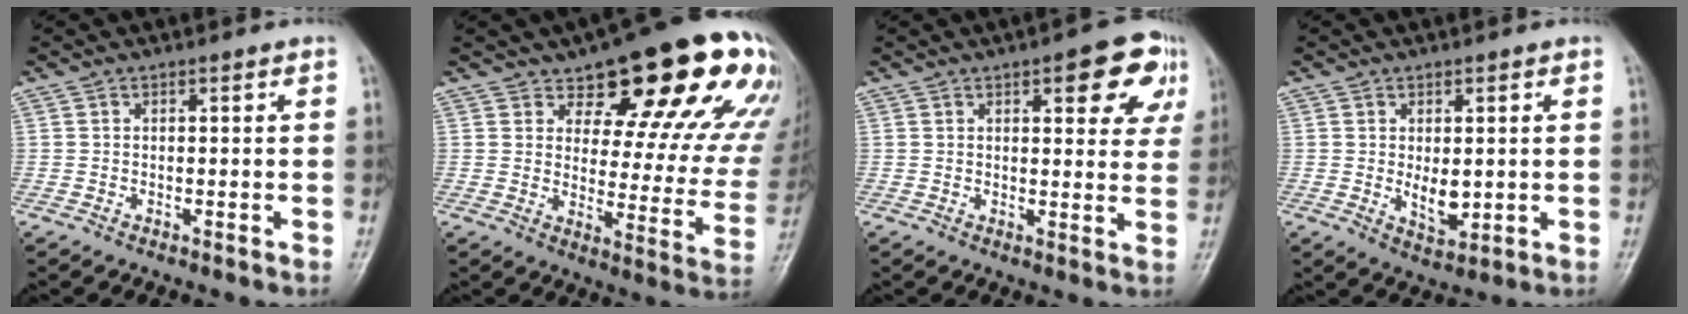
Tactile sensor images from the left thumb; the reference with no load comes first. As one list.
[{"total": 23.7, "force": [14.2, 9.5, 16.5], "torque": [-0.168, -0.061, 0.183]}, {"total": 11.2, "force": [5.2, 4.4, 8.9], "torque": [-0.064, -0.013, 0.056]}, {"total": 5.1, "force": [0.1, 3.1, 4.1], "torque": [-0.053, -0.014, 0.010]}]